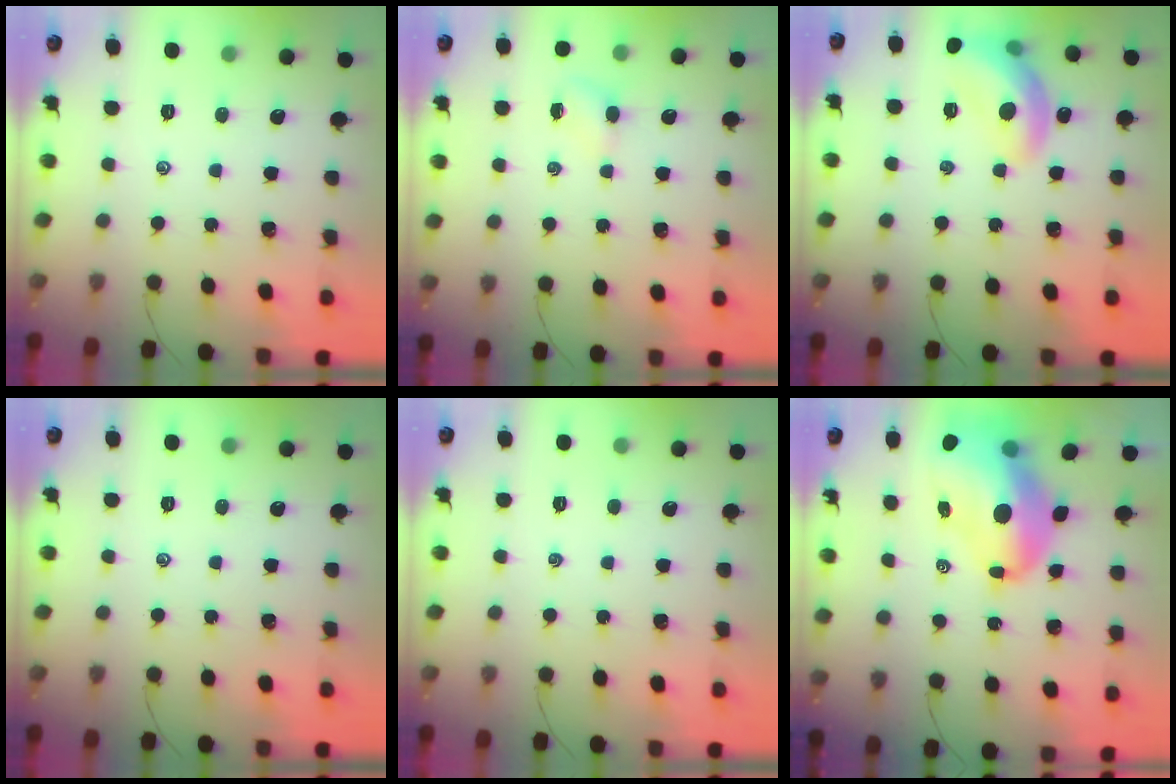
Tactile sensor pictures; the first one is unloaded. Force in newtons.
{"total": 2.8, "press": 2.6, "slide": 0.9}
{"total": 13.9, "press": 13.7, "slide": 2.0}
{"total": 0.0}
{"total": 0.0}
{"total": 15.2, "press": 14.6, "slide": 4.3}